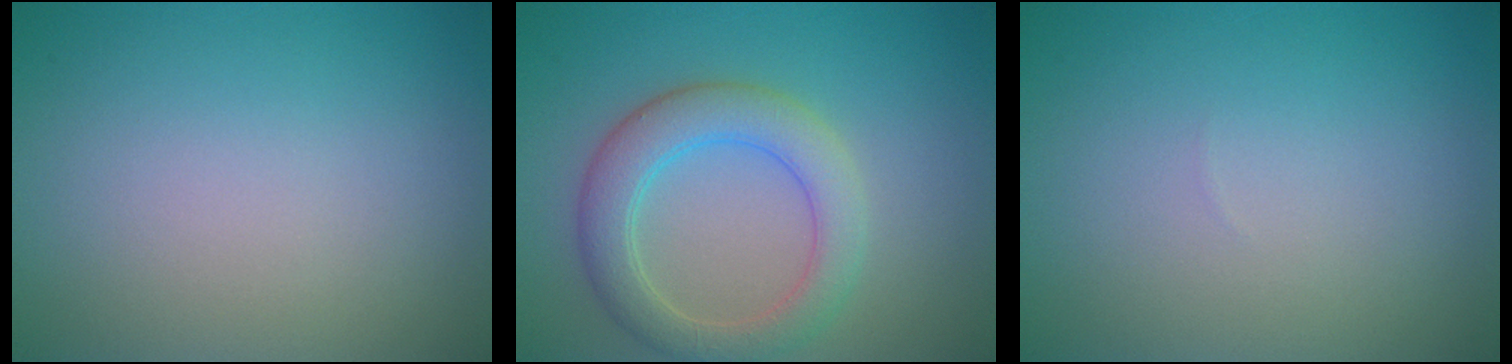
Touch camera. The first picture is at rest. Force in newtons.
{"total": 4.7, "press": 4.6, "slide": 0.4}
{"total": 0.0}